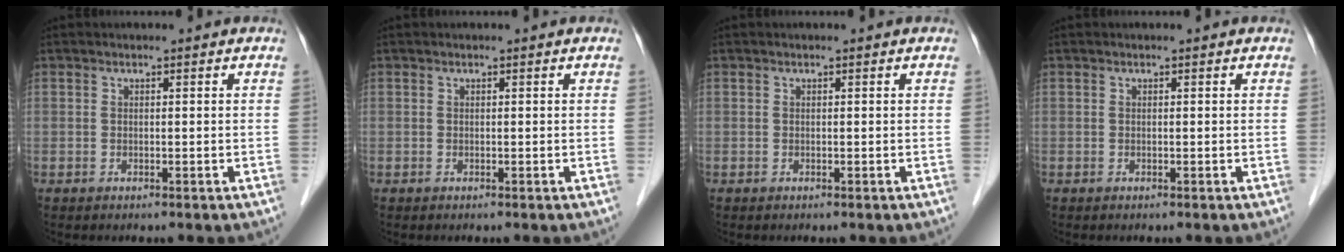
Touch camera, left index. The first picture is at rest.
{"total": 0.0}
{"total": 0.0}
{"total": 0.0}